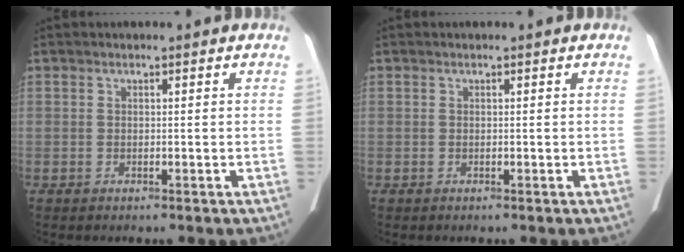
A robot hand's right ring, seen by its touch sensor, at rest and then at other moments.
{"total": 0.0}